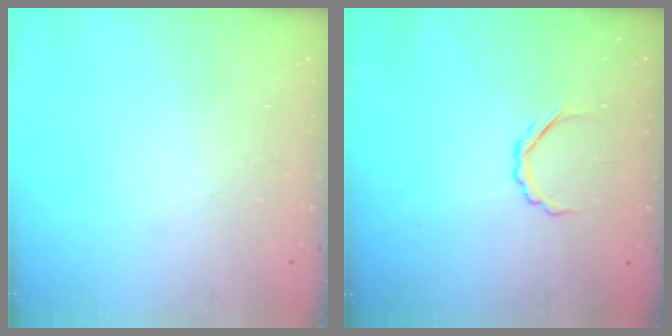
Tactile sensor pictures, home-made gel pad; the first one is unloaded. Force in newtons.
{"total": 3.1, "press": 2.9, "slide": 1.1}